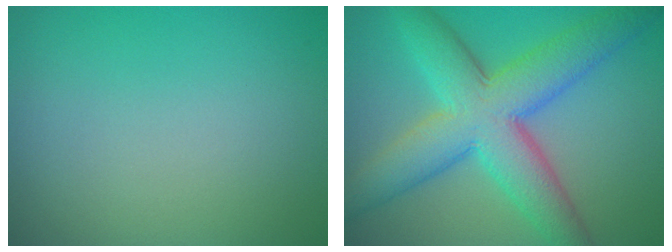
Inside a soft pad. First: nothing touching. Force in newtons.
{"total": 9.4, "press": 9.4, "slide": 0.1}